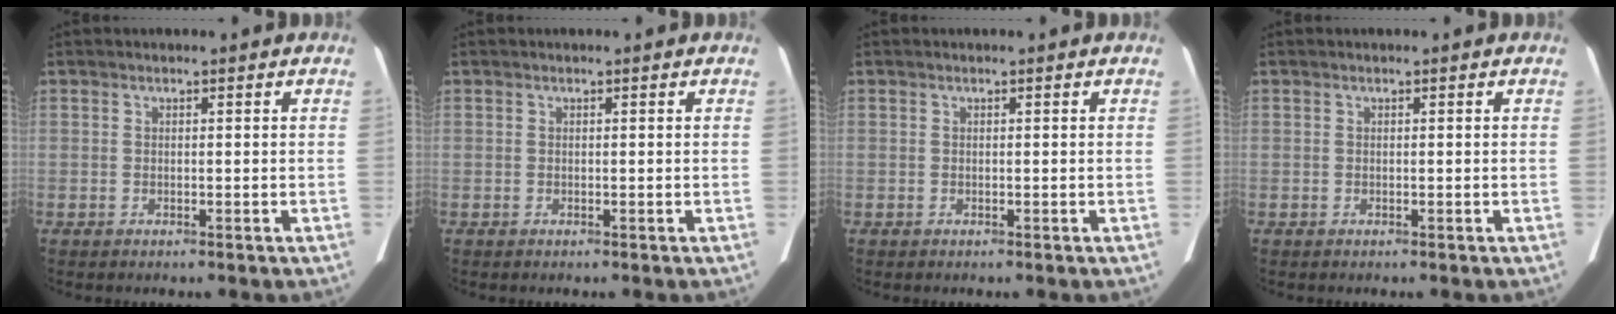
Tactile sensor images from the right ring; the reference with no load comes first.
{"total": 0.0}
{"total": 0.0}
{"total": 0.0}